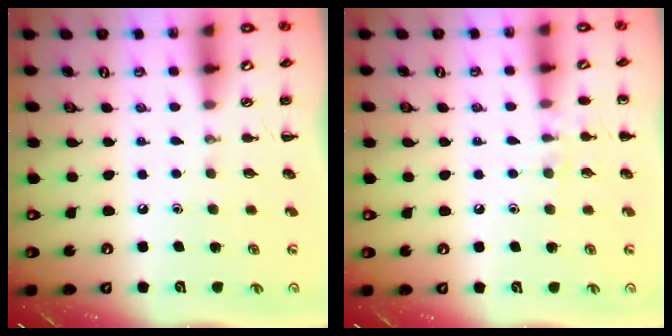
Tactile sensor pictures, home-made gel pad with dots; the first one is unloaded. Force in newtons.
{"total": 6.7, "press": 6.5, "slide": 1.6}